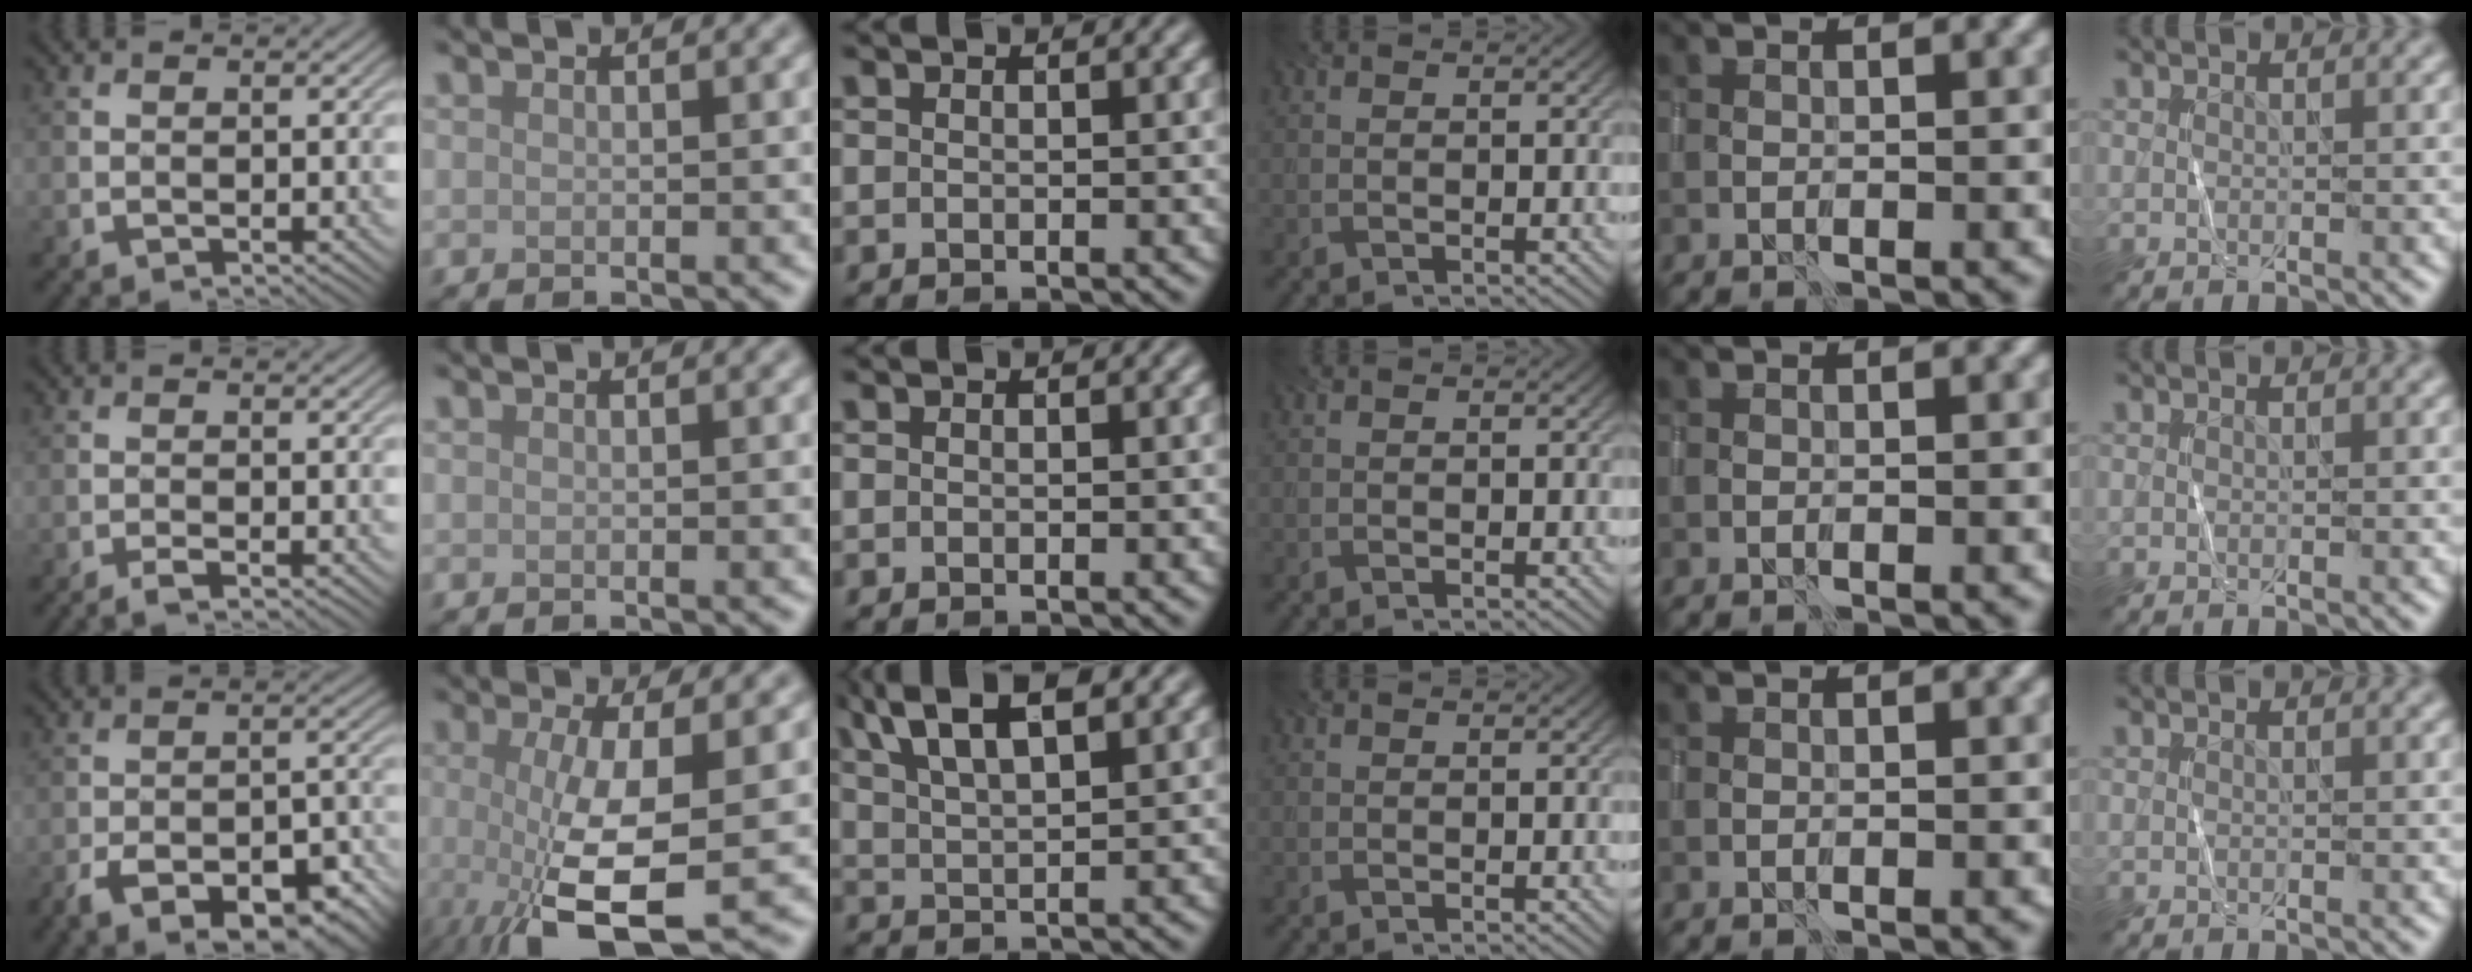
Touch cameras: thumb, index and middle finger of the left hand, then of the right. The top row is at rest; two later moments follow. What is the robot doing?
{"motion": "wrap", "object": "sponge"}